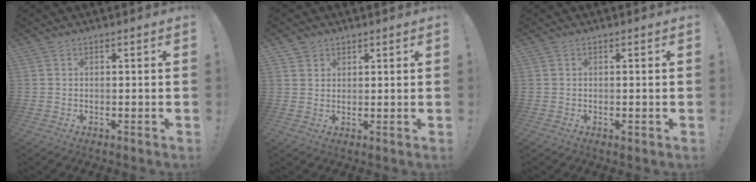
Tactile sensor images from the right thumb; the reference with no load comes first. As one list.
[{"total": 2.7, "force": [1.8, 2.0, 0.1], "torque": [0.006, -0.010, 0.031]}, {"total": 0.8, "force": [-0.4, 0.0, 0.7], "torque": [-0.012, 0.000, -0.006]}]